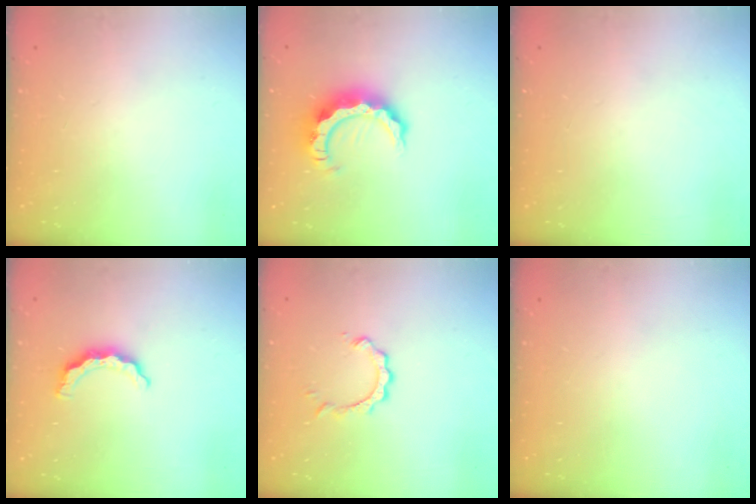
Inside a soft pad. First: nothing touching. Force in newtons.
{"total": 9.9, "press": 9.8, "slide": 1.1}
{"total": 0.0}
{"total": 6.4, "press": 6.4, "slide": 0.8}
{"total": 3.4, "press": 3.3, "slide": 0.4}
{"total": 0.0}